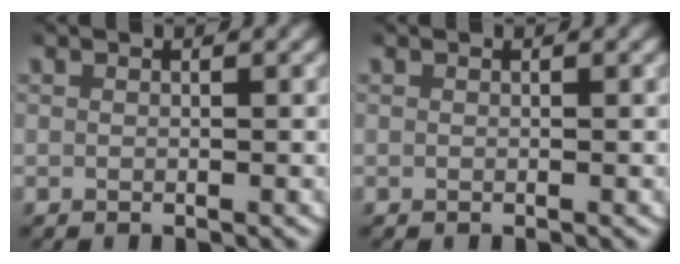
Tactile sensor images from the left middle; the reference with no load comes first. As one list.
[{"total": 0.0}]